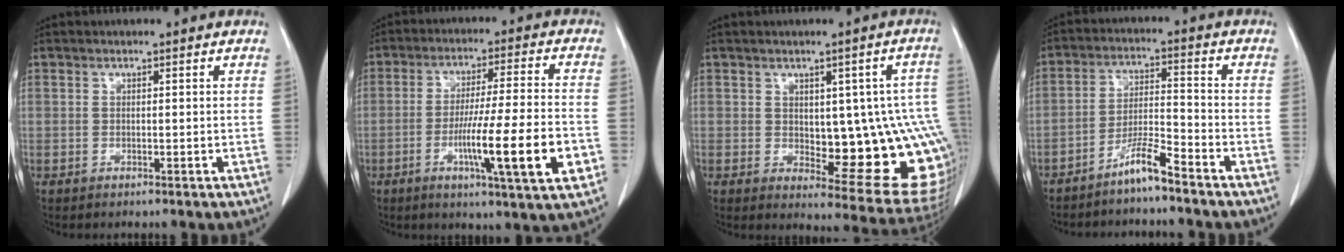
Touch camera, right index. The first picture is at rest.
{"total": 14.7, "force": [-4.5, 0.0, 14.0], "torque": [-0.230, -0.017, -0.074]}
{"total": 16.6, "force": [-1.0, 5.9, 15.5], "torque": [-0.131, 0.015, 0.009]}
{"total": 5.8, "force": [-4.7, -0.2, 3.3], "torque": [-0.065, -0.006, -0.093]}